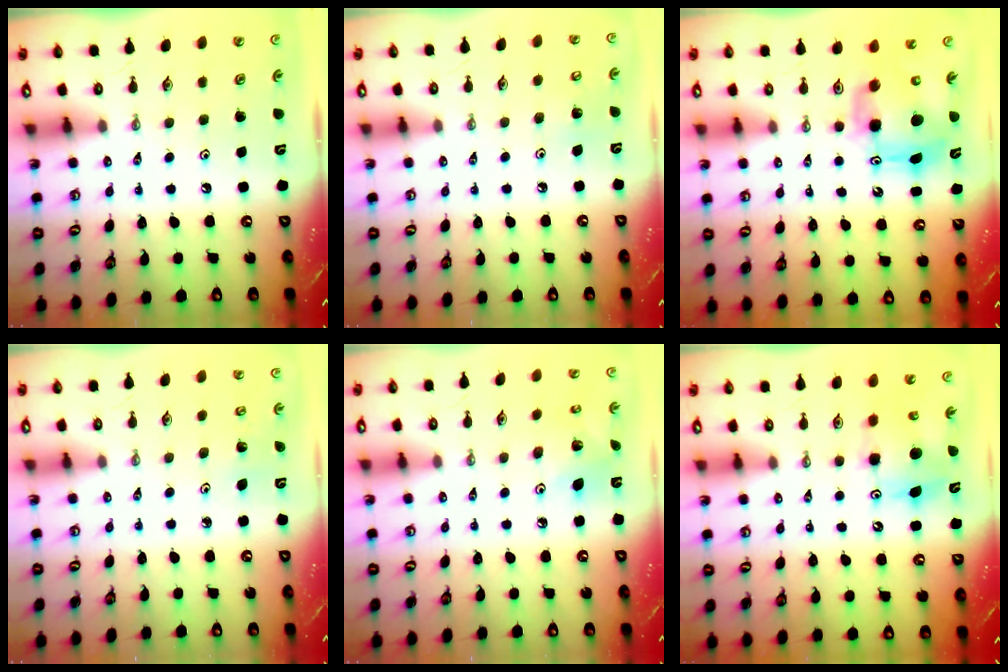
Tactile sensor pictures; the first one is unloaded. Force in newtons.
{"total": 5.0, "press": 4.9, "slide": 0.4}
{"total": 9.3, "press": 9.2, "slide": 1.0}
{"total": 1.0, "press": 1.0, "slide": 0.1}
{"total": 6.6, "press": 6.6, "slide": 0.3}
{"total": 8.0, "press": 7.9, "slide": 0.5}